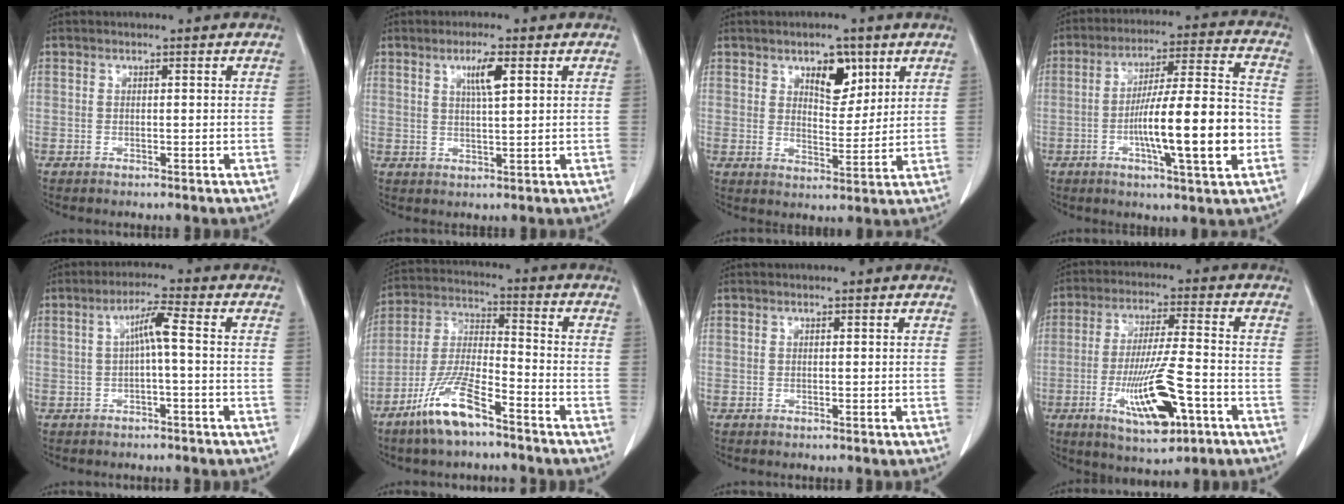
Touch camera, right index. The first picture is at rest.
{"total": 4.0, "force": [1.7, 0.3, 3.6], "torque": [-0.064, -0.002, 0.031]}
{"total": 6.3, "force": [3.5, 3.1, 4.2], "torque": [-0.063, 0.000, 0.056]}
{"total": 16.1, "force": [-3.9, 1.2, 15.6], "torque": [-0.254, 0.007, -0.060]}
{"total": 3.9, "force": [0.1, 0.2, 3.9], "torque": [-0.073, 0.015, 0.003]}
{"total": 11.1, "force": [-7.4, 2.0, 8.1], "torque": [-0.176, -0.017, -0.146]}
{"total": 0.0}
{"total": 12.9, "force": [-4.8, 2.1, 11.8], "torque": [-0.219, -0.014, -0.075]}